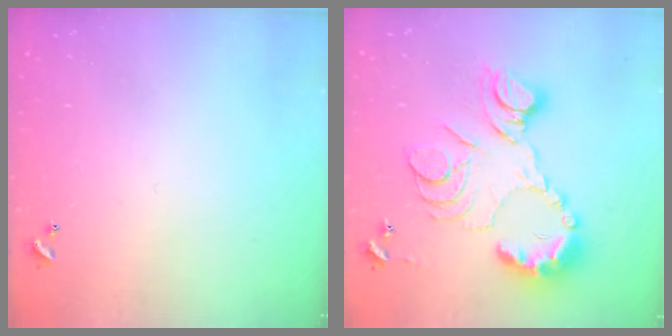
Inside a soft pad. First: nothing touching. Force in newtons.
{"total": 18.1, "press": 18.1, "slide": 1.8}